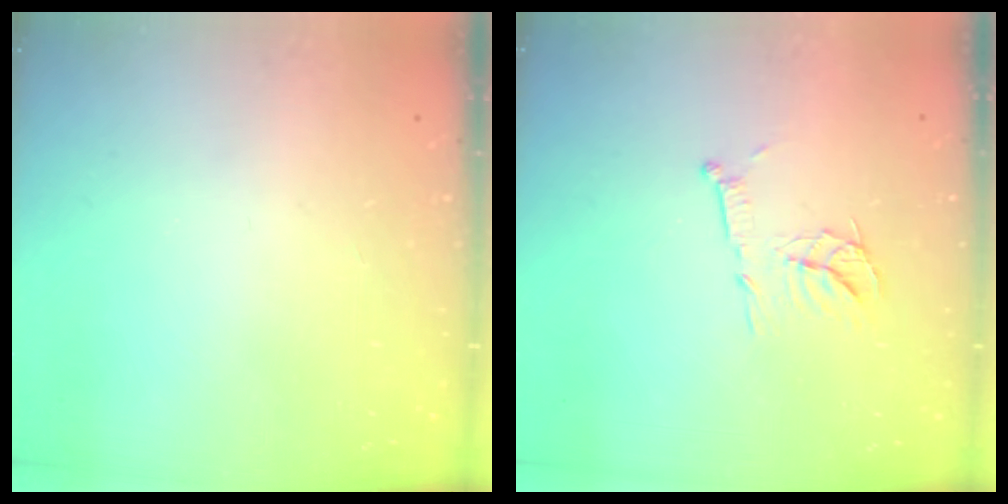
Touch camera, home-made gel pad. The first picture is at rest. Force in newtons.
{"total": 11.7, "press": 11.7, "slide": 0.7}